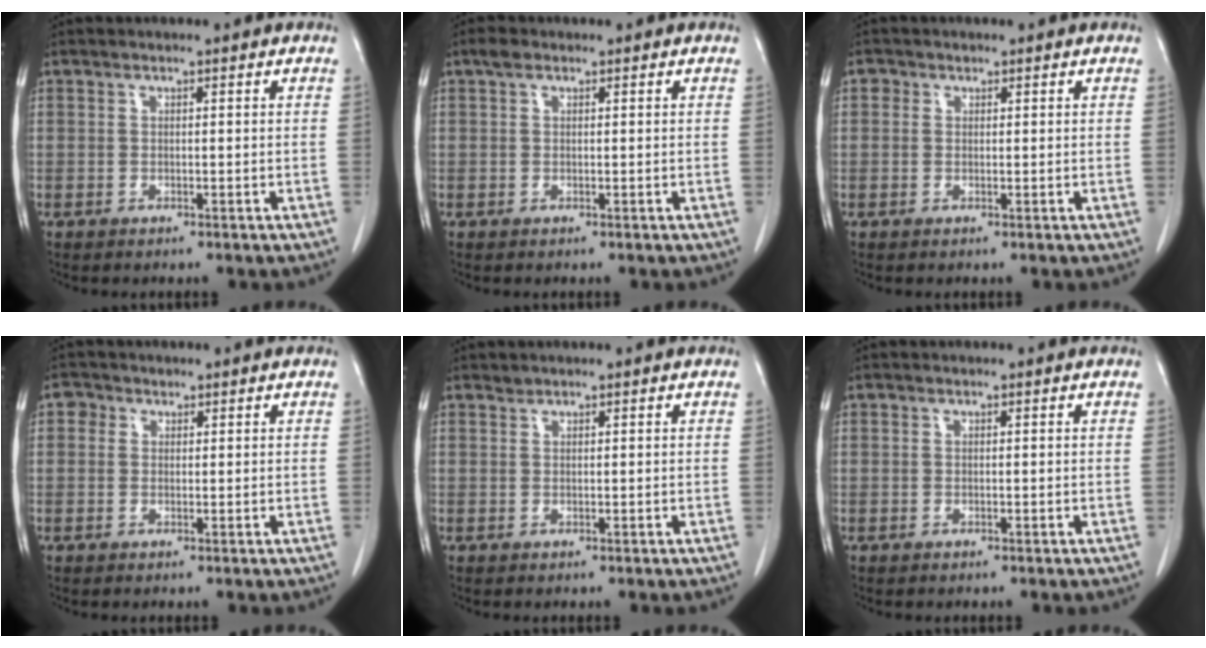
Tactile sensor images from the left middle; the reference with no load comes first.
{"total": 1.2, "force": [0.8, 0.7, 0.6], "torque": [-0.013, 0.011, 0.013]}
{"total": 1.2, "force": [0.5, 1.0, 0.2], "torque": [0.004, 0.002, 0.004]}
{"total": 1.8, "force": [0.8, 1.6, 0.4], "torque": [-0.001, 0.006, 0.007]}
{"total": 0.5, "force": [0.5, 0.0, -0.1], "torque": [-0.002, -0.003, 0.009]}
{"total": 0.0}